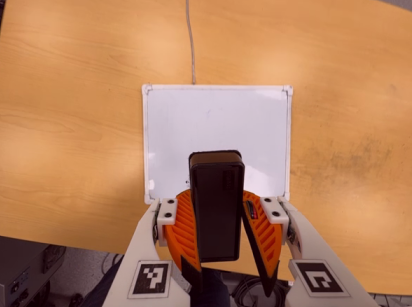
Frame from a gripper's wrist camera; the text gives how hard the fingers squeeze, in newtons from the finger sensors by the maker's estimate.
{"total": 7.8, "left": 8.4, "right": 7.1}